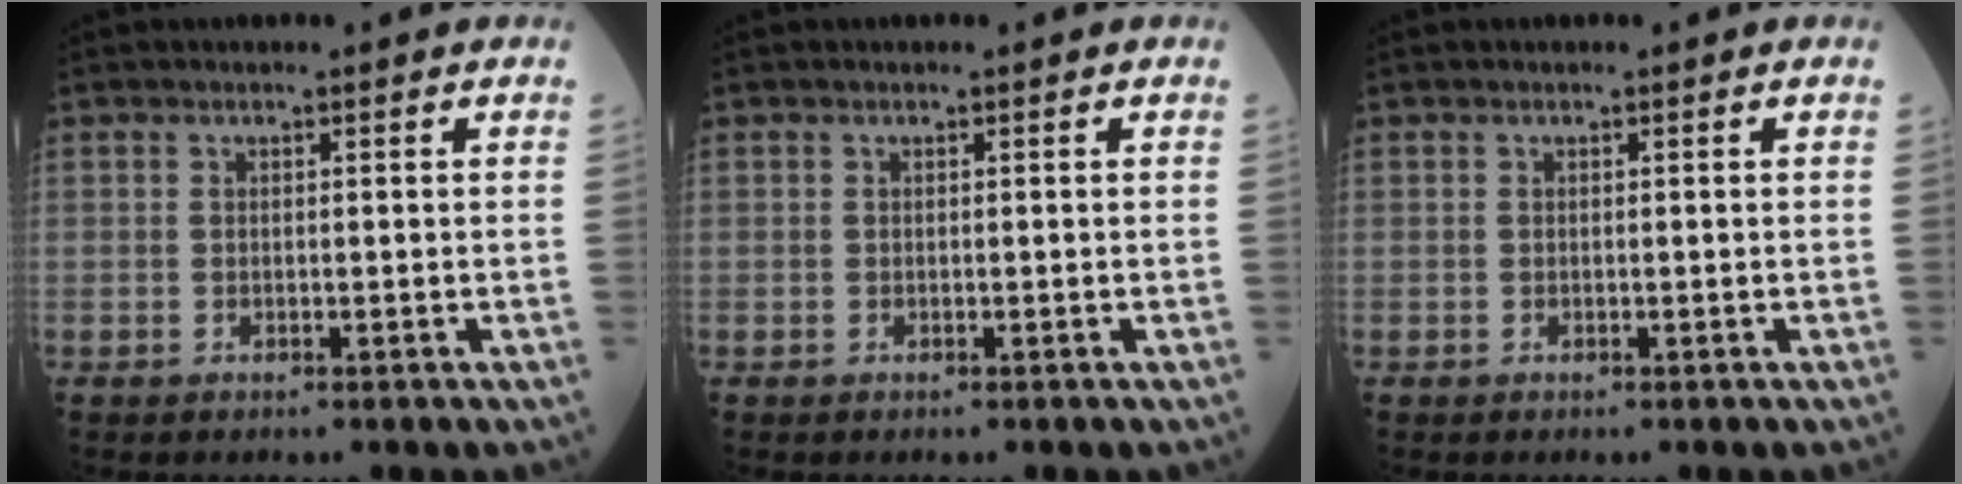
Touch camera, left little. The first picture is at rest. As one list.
[{"total": 0.0}, {"total": 0.0}]